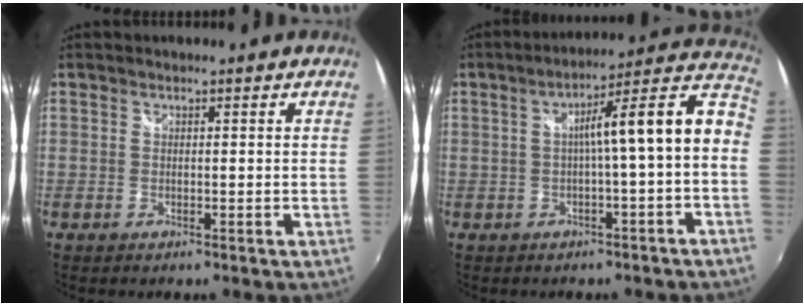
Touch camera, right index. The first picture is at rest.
{"total": 12.1, "force": [-1.3, 0.6, 12.1], "torque": [-0.153, 0.042, -0.010]}